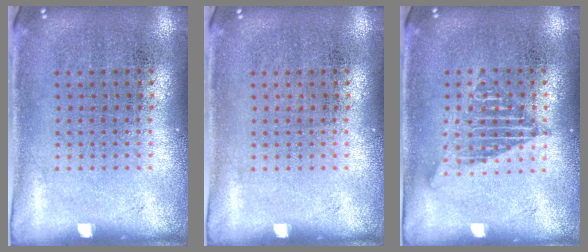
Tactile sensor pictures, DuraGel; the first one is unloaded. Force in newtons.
{"total": 0.0}
{"total": 1.2, "press": 1.2, "slide": 0.1}